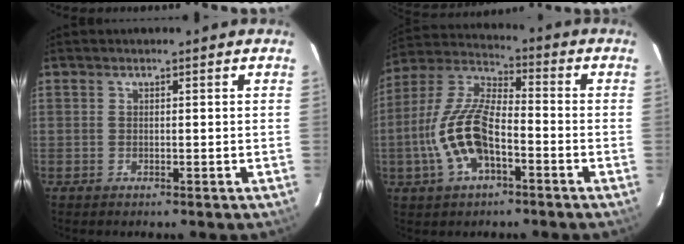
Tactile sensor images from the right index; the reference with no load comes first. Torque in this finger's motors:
{"motor_torque": [1.19, -0.95, 0.28, 0.21]}